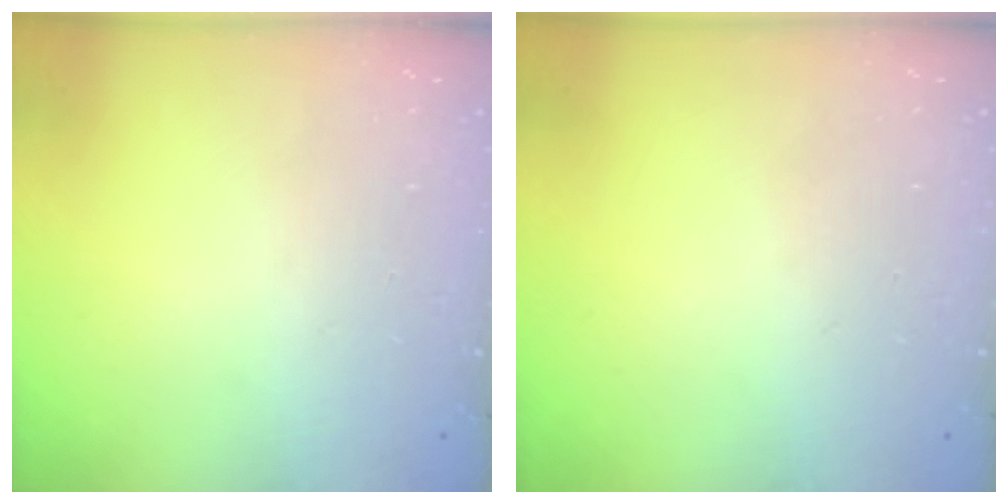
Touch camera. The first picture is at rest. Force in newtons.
{"total": 0.0}